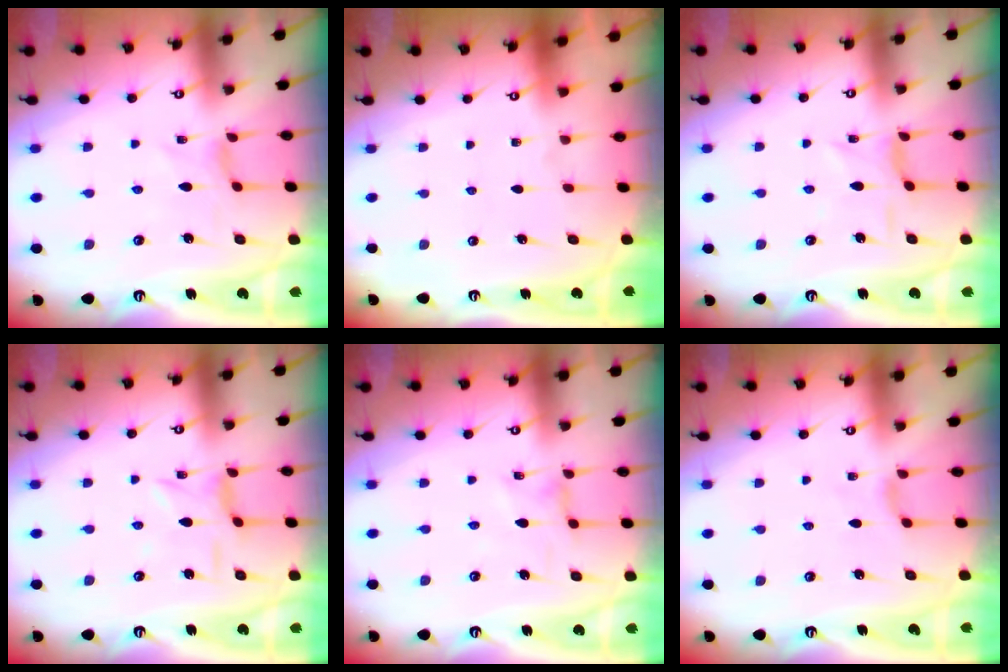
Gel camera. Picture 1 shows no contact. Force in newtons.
{"total": 0.0}
{"total": 3.2, "press": 3.1, "slide": 0.7}
{"total": 1.4, "press": 1.3, "slide": 0.4}
{"total": 0.0}
{"total": 1.8, "press": 1.7, "slide": 0.5}